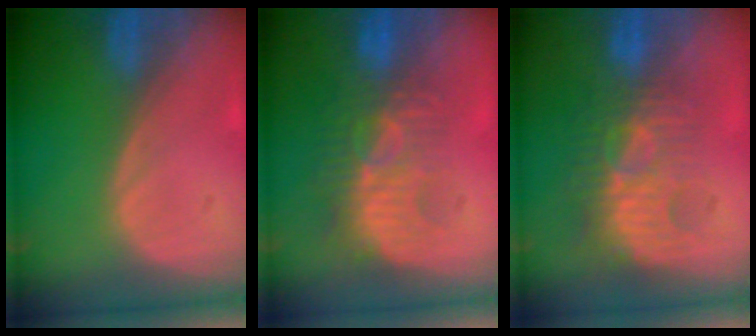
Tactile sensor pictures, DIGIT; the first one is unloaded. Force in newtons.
{"total": 9.2, "press": 8.4, "slide": 3.6}
{"total": 9.8, "press": 8.5, "slide": 4.7}